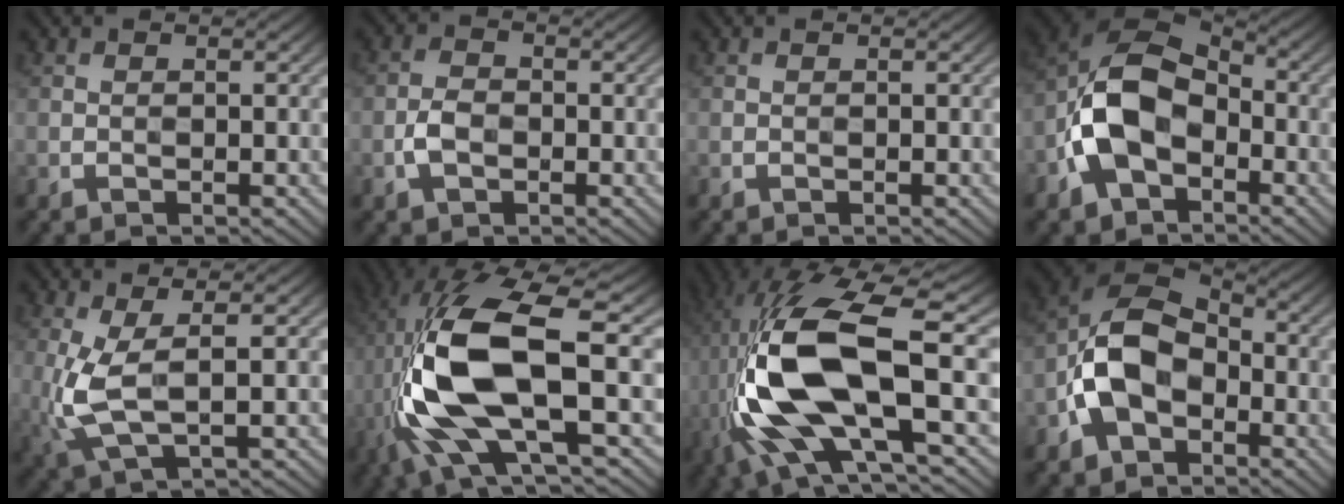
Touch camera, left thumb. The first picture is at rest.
{"total": 3.0, "force": [-1.1, 1.9, 2.1], "torque": [-0.042, 0.004, -0.026]}
{"total": 0.0}
{"total": 12.2, "force": [-3.6, 8.1, 8.3], "torque": [-0.173, -0.007, -0.080]}
{"total": 6.4, "force": [0.0, 2.2, 6.0], "torque": [-0.153, 0.000, 0.001]}
{"total": 15.2, "force": [-2.1, 5.3, 14.0], "torque": [-0.318, 0.003, -0.037]}
{"total": 16.7, "force": [-2.6, 6.1, 15.3], "torque": [-0.333, 0.008, -0.042]}
{"total": 11.0, "force": [-3.5, 7.4, 7.3], "torque": [-0.154, -0.001, -0.085]}